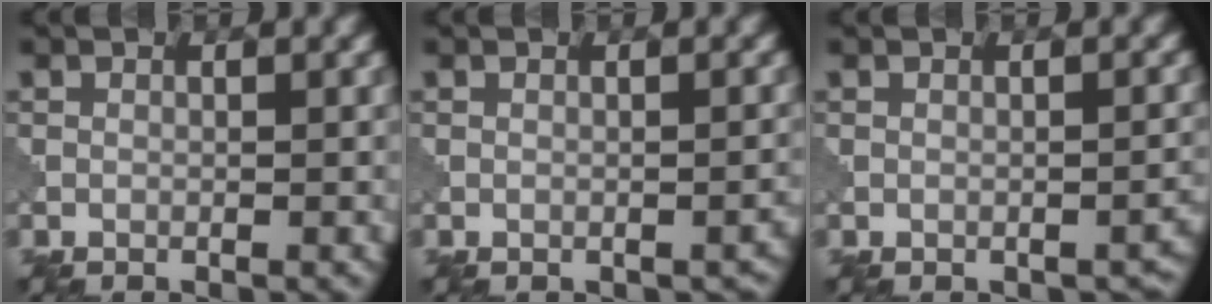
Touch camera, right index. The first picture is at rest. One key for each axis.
{"total": 0.8, "fx": -0.3, "fy": 0.6, "fz": 0.5, "tx": -0.010, "ty": -0.007, "tz": -0.002}
{"total": 1.2, "fx": -0.6, "fy": 0.7, "fz": 0.7, "tx": -0.011, "ty": -0.008, "tz": -0.004}